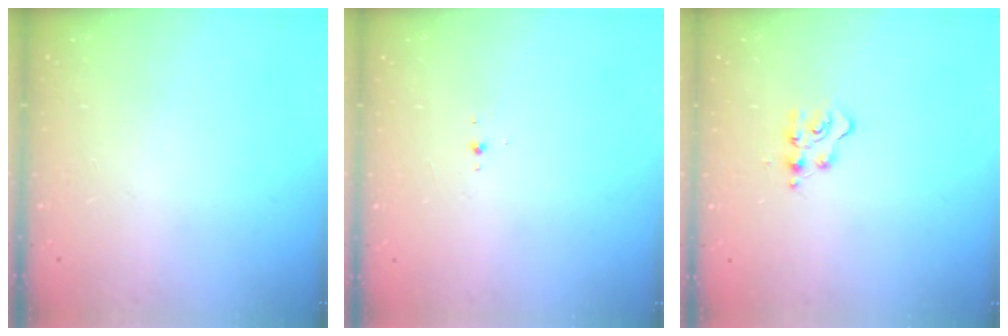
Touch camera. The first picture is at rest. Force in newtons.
{"total": 2.8, "press": 2.8, "slide": 0.7}
{"total": 5.8, "press": 5.8, "slide": 0.6}